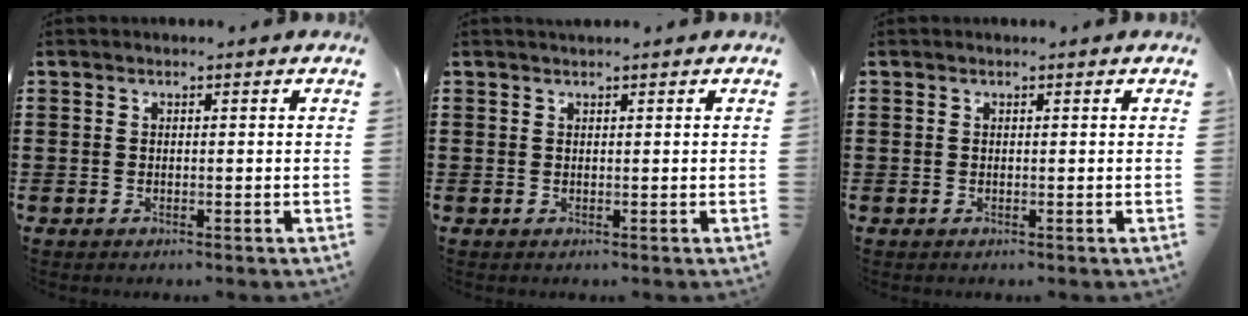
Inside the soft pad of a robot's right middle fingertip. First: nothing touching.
{"total": 0.6, "force": [0.5, 0.1, 0.1], "torque": [-0.003, 0.000, 0.010]}
{"total": 0.0}